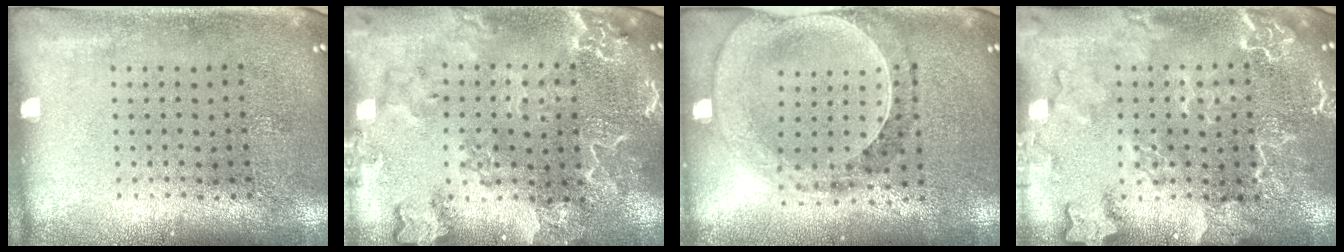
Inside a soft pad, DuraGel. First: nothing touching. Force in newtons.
{"total": 2.6, "press": 2.5, "slide": 0.9}
{"total": 0.8, "press": 0.7, "slide": 0.3}
{"total": 2.3, "press": 2.3, "slide": 0.2}